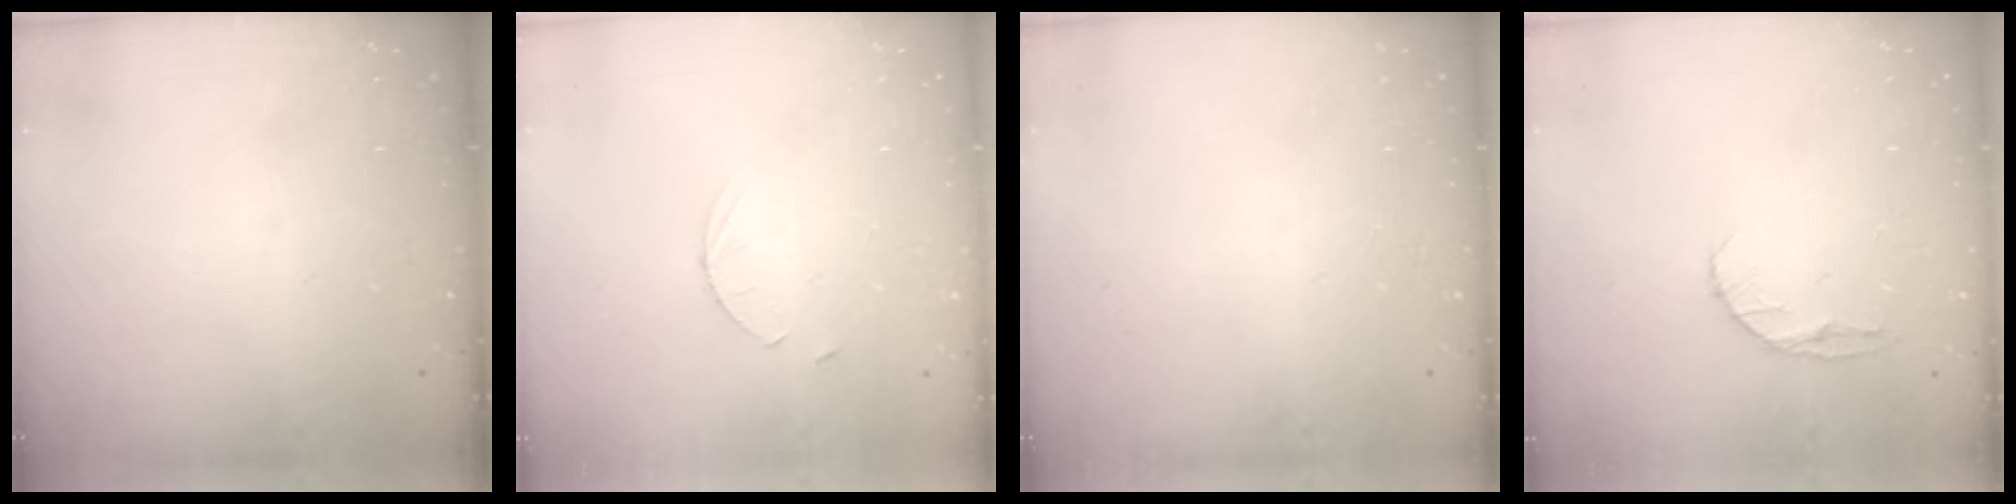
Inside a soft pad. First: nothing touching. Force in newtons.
{"total": 3.0, "press": 2.9, "slide": 0.4}
{"total": 0.0}
{"total": 5.8, "press": 5.7, "slide": 0.8}